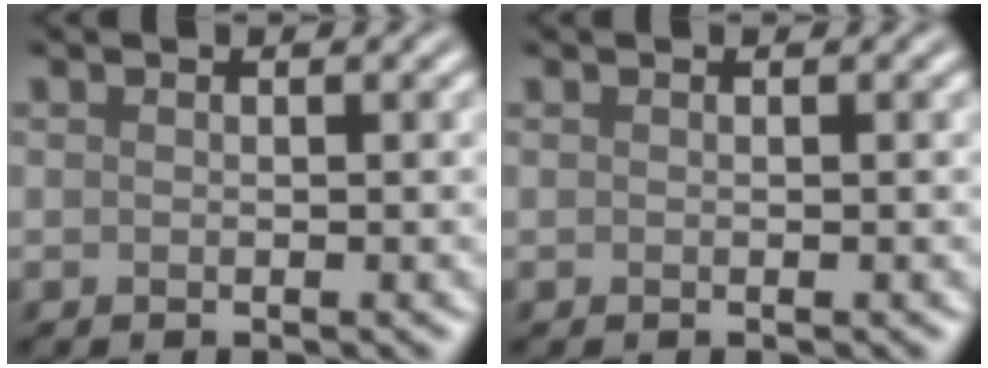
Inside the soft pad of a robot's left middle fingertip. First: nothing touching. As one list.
[{"total": 0.0}]